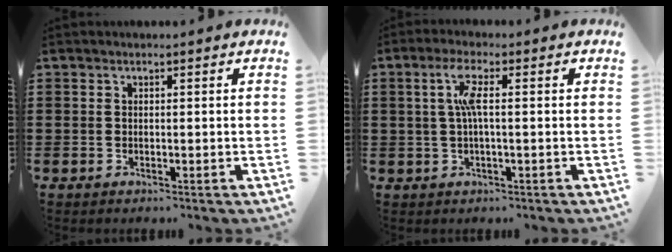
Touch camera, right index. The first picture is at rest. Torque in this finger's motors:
{"motor_torque": [0.72, -0.11, 0.19, 0.06]}